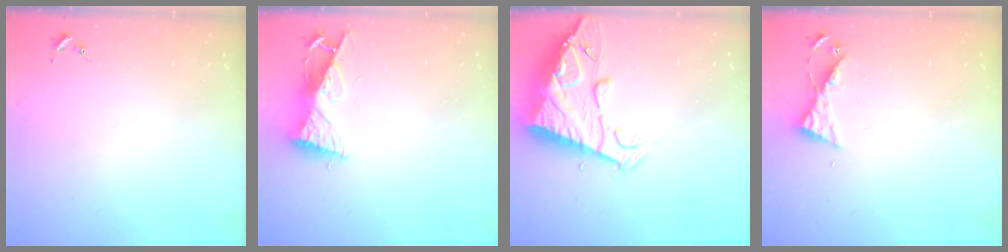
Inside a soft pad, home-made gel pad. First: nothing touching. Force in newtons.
{"total": 8.2, "press": 8.2, "slide": 0.7}
{"total": 15.0, "press": 14.9, "slide": 1.4}
{"total": 5.2, "press": 5.2, "slide": 0.4}